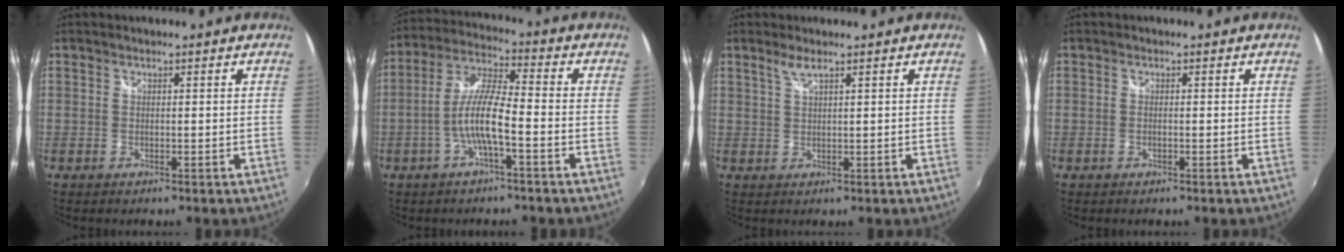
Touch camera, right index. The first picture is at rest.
{"total": 8.9, "force": [-3.2, 1.3, 8.2], "torque": [-0.177, 0.007, -0.060]}
{"total": 1.8, "force": [1.3, 0.1, 1.3], "torque": [-0.024, 0.001, 0.025]}
{"total": 0.6, "force": [-0.3, 0.1, 0.6], "torque": [-0.012, 0.000, -0.006]}